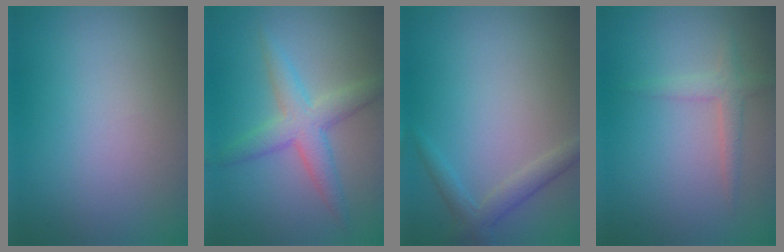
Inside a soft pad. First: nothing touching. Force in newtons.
{"total": 3.9, "press": 3.9, "slide": 0.1}
{"total": 2.0, "press": 2.0, "slide": 0.1}
{"total": 1.9, "press": 1.9, "slide": 0.1}